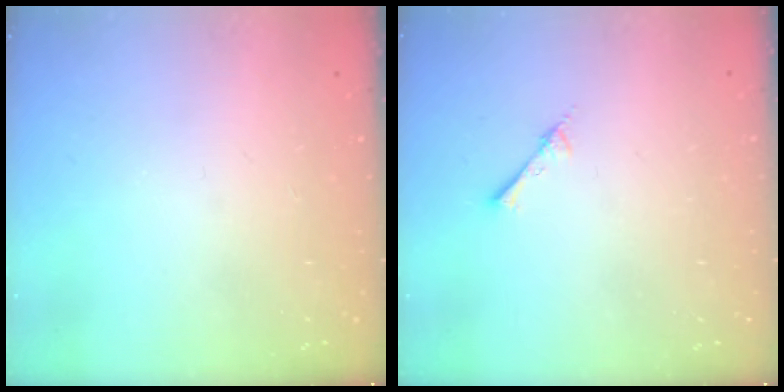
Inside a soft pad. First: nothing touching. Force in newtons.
{"total": 2.8, "press": 2.8, "slide": 0.3}